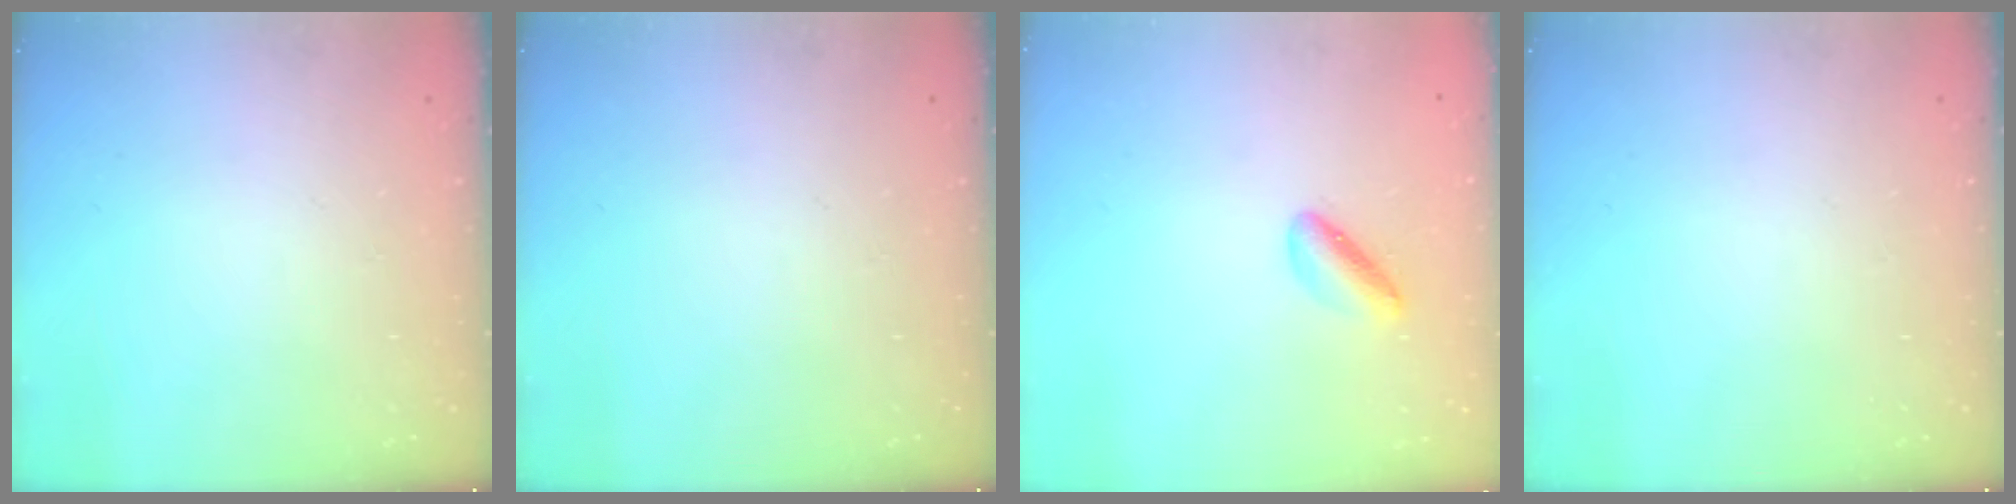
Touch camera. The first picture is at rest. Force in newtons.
{"total": 0.0}
{"total": 3.2, "press": 3.2, "slide": 0.6}
{"total": 0.0}